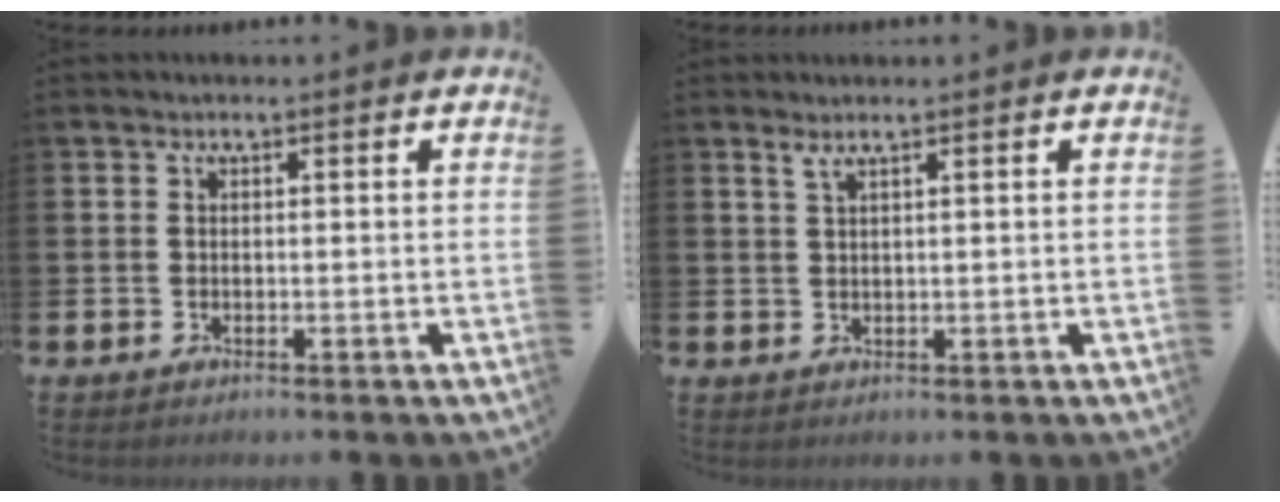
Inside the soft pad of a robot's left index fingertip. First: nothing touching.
{"total": 1.2, "force": [1.0, 0.0, 0.7], "torque": [-0.005, -0.002, 0.016]}